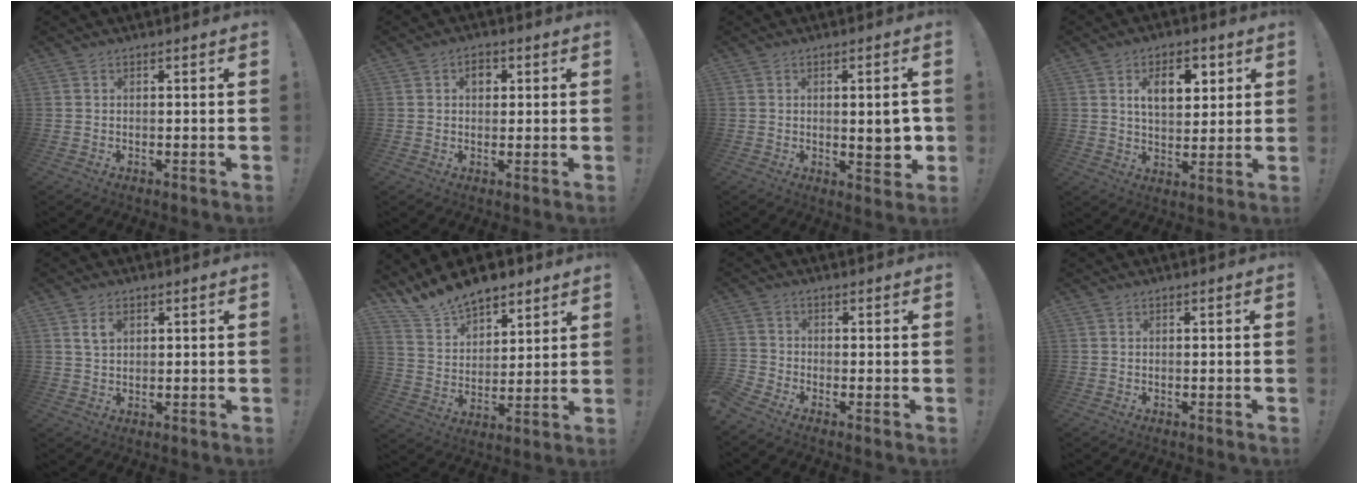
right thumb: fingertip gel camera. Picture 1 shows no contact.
{"total": 3.4, "force": [1.0, 2.6, 2.0], "torque": [-0.022, 0.001, 0.012]}
{"total": 7.2, "force": [0.3, 2.1, 6.9], "torque": [-0.078, -0.012, 0.003]}
{"total": 10.0, "force": [4.0, 5.9, 7.0], "torque": [-0.103, -0.003, 0.068]}
{"total": 3.8, "force": [1.8, 2.3, 2.5], "torque": [-0.037, -0.002, 0.031]}
{"total": 12.8, "force": [11.4, 5.1, 3.0], "torque": [-0.079, -0.087, 0.215]}
{"total": 2.6, "force": [-1.5, 1.7, 1.3], "torque": [-0.039, 0.005, -0.029]}
{"total": 0.0}